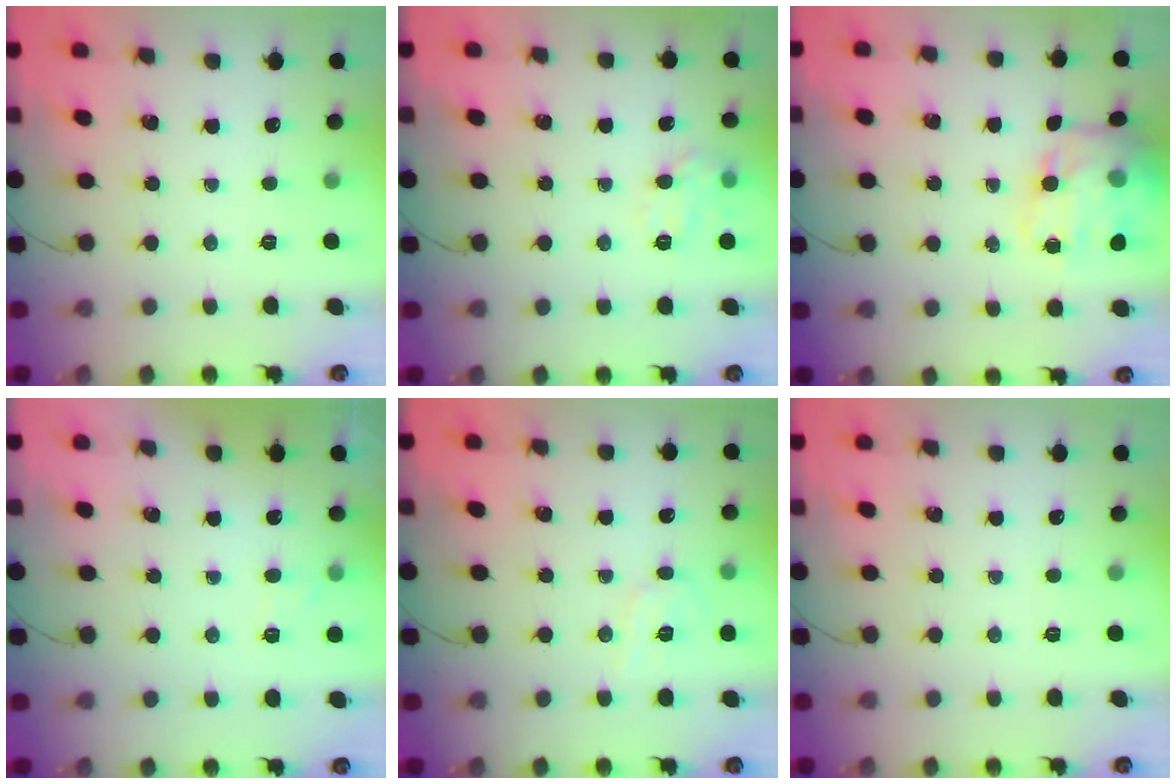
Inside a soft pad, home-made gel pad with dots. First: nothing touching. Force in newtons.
{"total": 8.0, "press": 8.0, "slide": 0.4}
{"total": 13.8, "press": 13.6, "slide": 2.3}
{"total": 5.7, "press": 5.6, "slide": 1.2}
{"total": 5.5, "press": 5.2, "slide": 1.5}
{"total": 0.0}